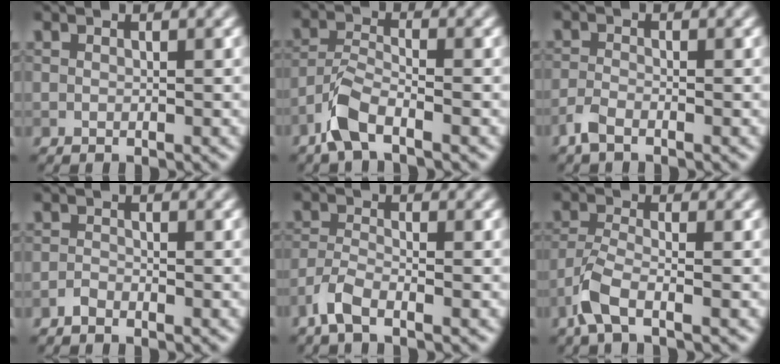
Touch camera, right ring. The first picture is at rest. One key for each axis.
{"total": 3.8, "fx": -2.7, "fy": 1.0, "fz": 2.5, "tx": -0.055, "ty": 0.001, "tz": -0.065}
{"total": 1.8, "fx": -1.3, "fy": 0.5, "fz": 1.0, "tx": -0.027, "ty": -0.003, "tz": -0.035}
{"total": 1.0, "fx": -0.9, "fy": 0.2, "fz": 0.3, "tx": -0.005, "ty": 0.001, "tz": -0.020}
{"total": 2.9, "fx": -2.1, "fy": 0.7, "fz": 1.8, "tx": -0.043, "ty": -0.002, "tz": -0.055}
{"total": 3.7, "fx": -2.3, "fy": 0.9, "fz": 2.7, "tx": -0.062, "ty": -0.003, "tz": -0.062}